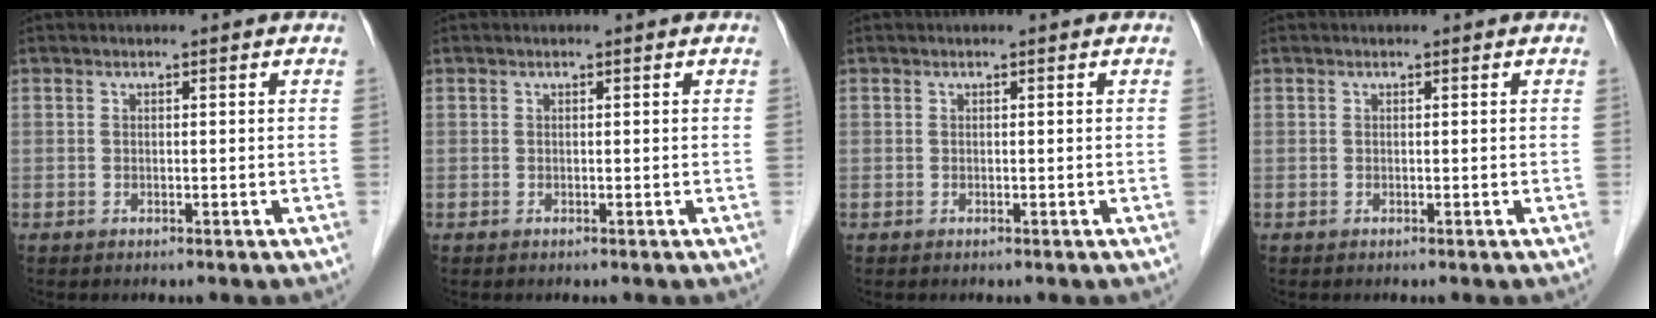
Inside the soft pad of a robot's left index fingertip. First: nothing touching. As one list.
[{"total": 0.0}, {"total": 0.0}, {"total": 0.0}]